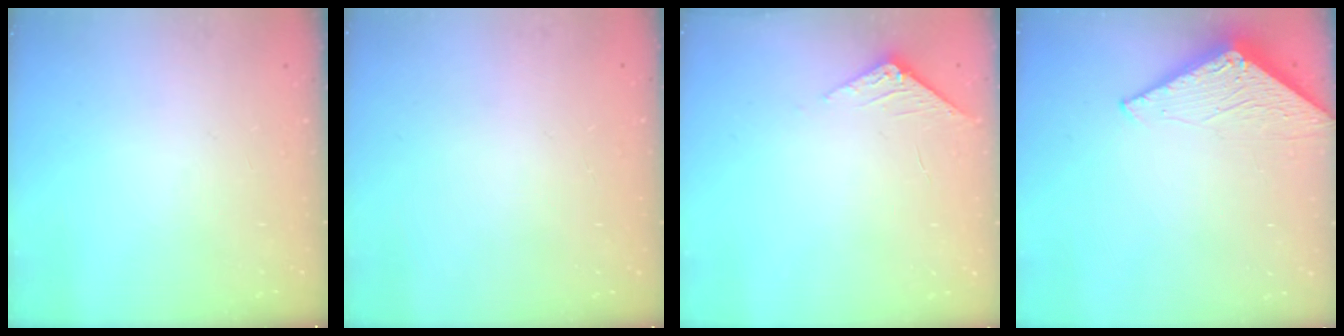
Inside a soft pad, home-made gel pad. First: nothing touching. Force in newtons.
{"total": 0.0}
{"total": 4.3, "press": 4.3, "slide": 0.4}
{"total": 2.8, "press": 2.8, "slide": 0.2}